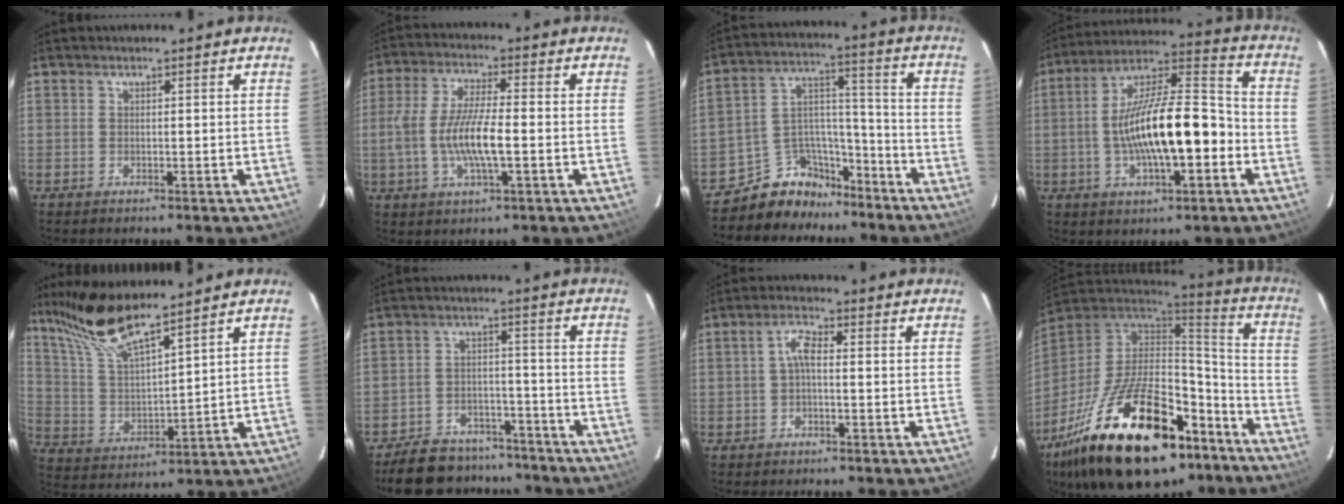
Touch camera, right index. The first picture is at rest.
{"total": 10.6, "force": [-2.0, 2.5, 10.1], "torque": [-0.203, -0.002, -0.039]}
{"total": 11.3, "force": [-9.2, 6.5, 1.5], "torque": [-0.030, 0.072, -0.151]}
{"total": 18.4, "force": [-3.9, 5.8, 17.0], "torque": [-0.296, 0.017, -0.066]}
{"total": 13.8, "force": [11.3, 1.7, 7.7], "torque": [-0.149, 0.007, 0.229]}
{"total": 15.1, "force": [-12.8, 6.7, 4.5], "torque": [-0.120, 0.025, -0.174]}
{"total": 3.1, "force": [-0.3, 1.2, 2.9], "torque": [-0.062, 0.012, -0.007]}
{"total": 33.2, "force": [-19.9, 15.3, 21.7], "torque": [-0.399, -0.006, -0.292]}